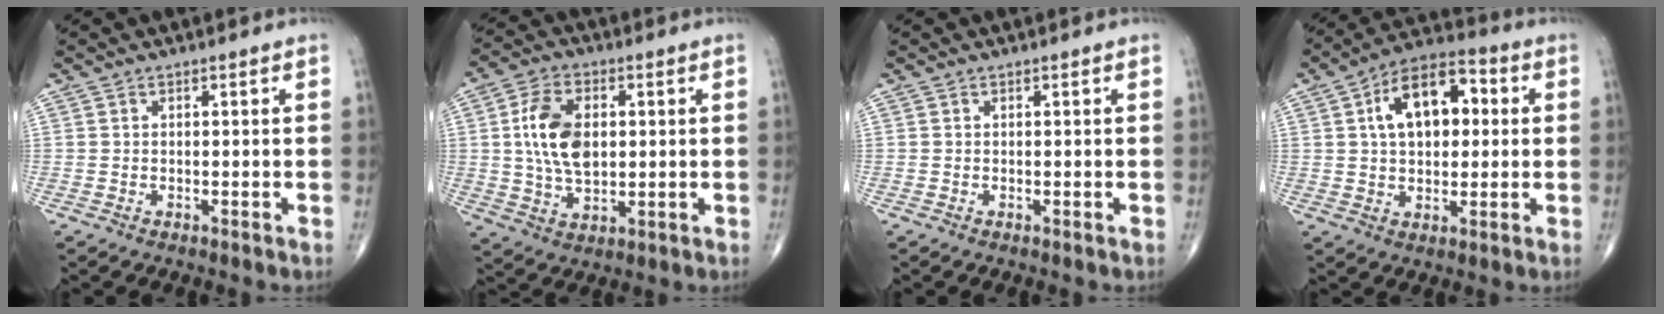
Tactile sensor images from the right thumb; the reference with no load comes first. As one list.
[{"total": 11.7, "force": [1.5, 7.2, 9.1], "torque": [-0.159, -0.001, 0.030]}, {"total": 0.0}, {"total": 14.3, "force": [2.9, 8.4, 11.2], "torque": [-0.158, 0.021, 0.039]}]